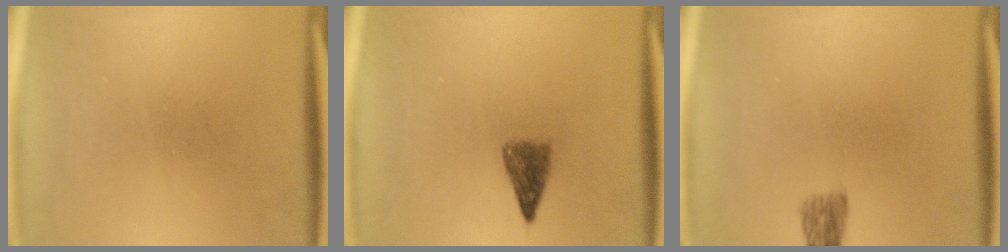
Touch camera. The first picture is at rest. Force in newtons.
{"total": 2.9}
{"total": 2.5}